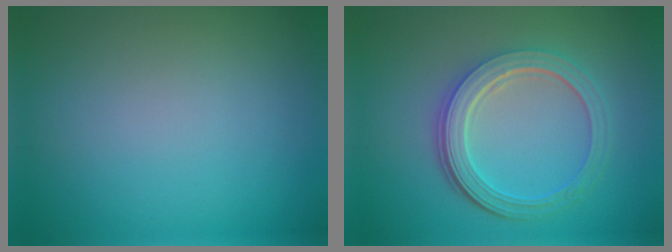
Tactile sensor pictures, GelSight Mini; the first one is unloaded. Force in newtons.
{"total": 5.4, "press": 3.9, "slide": 3.7}